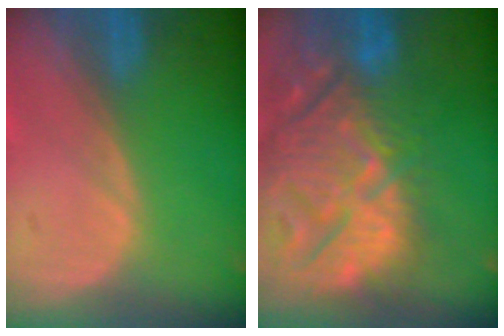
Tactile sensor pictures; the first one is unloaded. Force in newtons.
{"total": 15.3, "press": 13.1, "slide": 8.0}